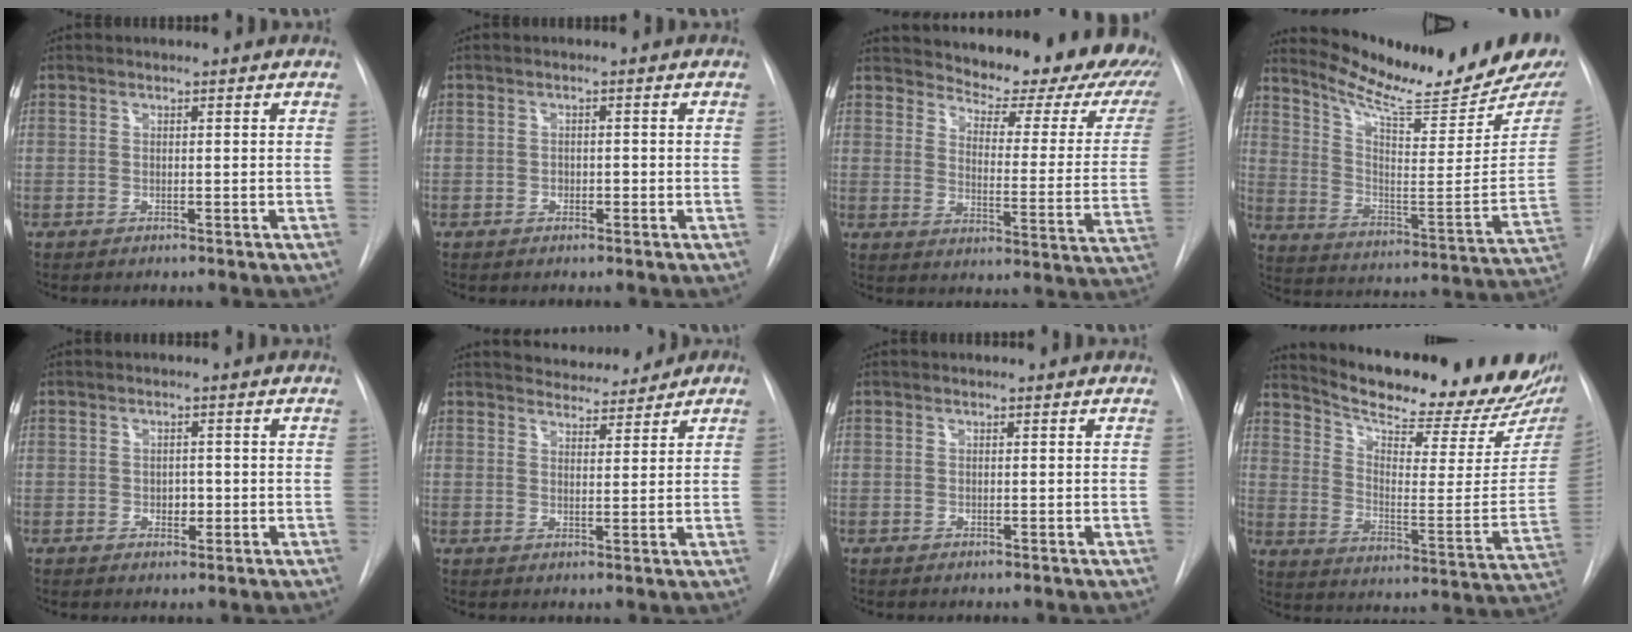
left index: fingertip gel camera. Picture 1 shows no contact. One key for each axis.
{"total": 1.3, "fx": -1.1, "fy": 0.6, "fz": 0.4, "tx": -0.001, "ty": -0.003, "tz": -0.017}
{"total": 22.8, "fx": 20.0, "fy": 6.0, "fz": 9.3, "tx": -0.122, "ty": -0.087, "tz": 0.222}
{"total": 19.9, "fx": 17.8, "fy": 1.1, "fz": 8.9, "tx": -0.144, "ty": -0.100, "tz": 0.258}
{"total": 1.9, "fx": -1.1, "fy": 1.2, "fz": 1.0, "tx": -0.013, "ty": -0.004, "tz": -0.013}
{"total": 5.4, "fx": 5.1, "fy": 1.8, "fz": 0.9, "tx": -0.013, "ty": 0.000, "tz": 0.070}
{"total": 0.7, "fx": -0.7, "fy": -0.1, "fz": -0.1, "tx": 0.003, "ty": -0.005, "tz": -0.010}
{"total": 25.6, "fx": 22.2, "fy": 5.4, "fz": 11.6, "tx": -0.177, "ty": -0.077, "tz": 0.288}